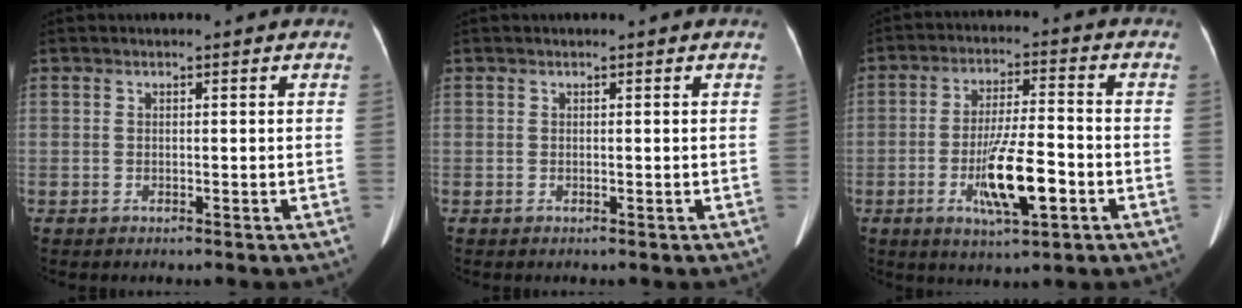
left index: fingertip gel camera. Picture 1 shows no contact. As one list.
[{"total": 0.0}, {"total": 10.4, "force": [-3.9, 1.7, 9.4], "torque": [-0.177, -0.010, -0.064]}]